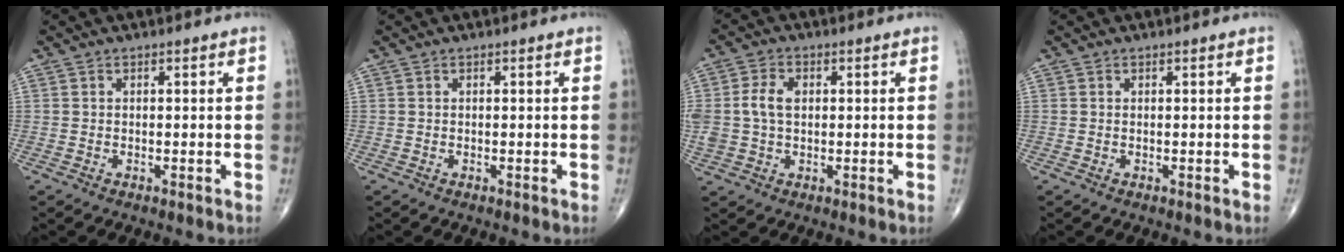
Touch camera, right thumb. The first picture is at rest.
{"total": 0.0}
{"total": 6.6, "force": [0.6, 4.5, 4.7], "torque": [-0.105, 0.014, 0.014]}
{"total": 0.0}